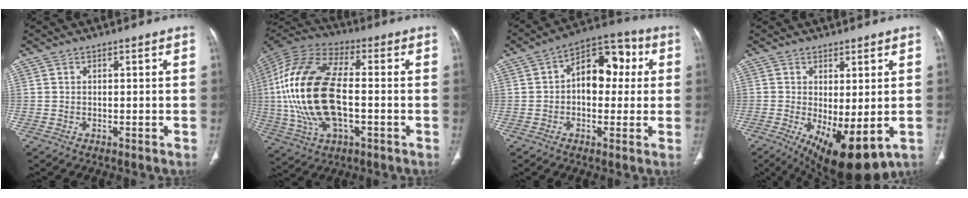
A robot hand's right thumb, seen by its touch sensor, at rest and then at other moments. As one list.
[{"total": 23.4, "force": [-1.2, 11.8, 20.2], "torque": [-0.429, 0.012, -0.023]}, {"total": 12.0, "force": [1.4, 7.6, 9.1], "torque": [-0.095, 0.030, 0.010]}, {"total": 12.1, "force": [-3.2, 4.9, 10.5], "torque": [-0.163, -0.021, -0.030]}]